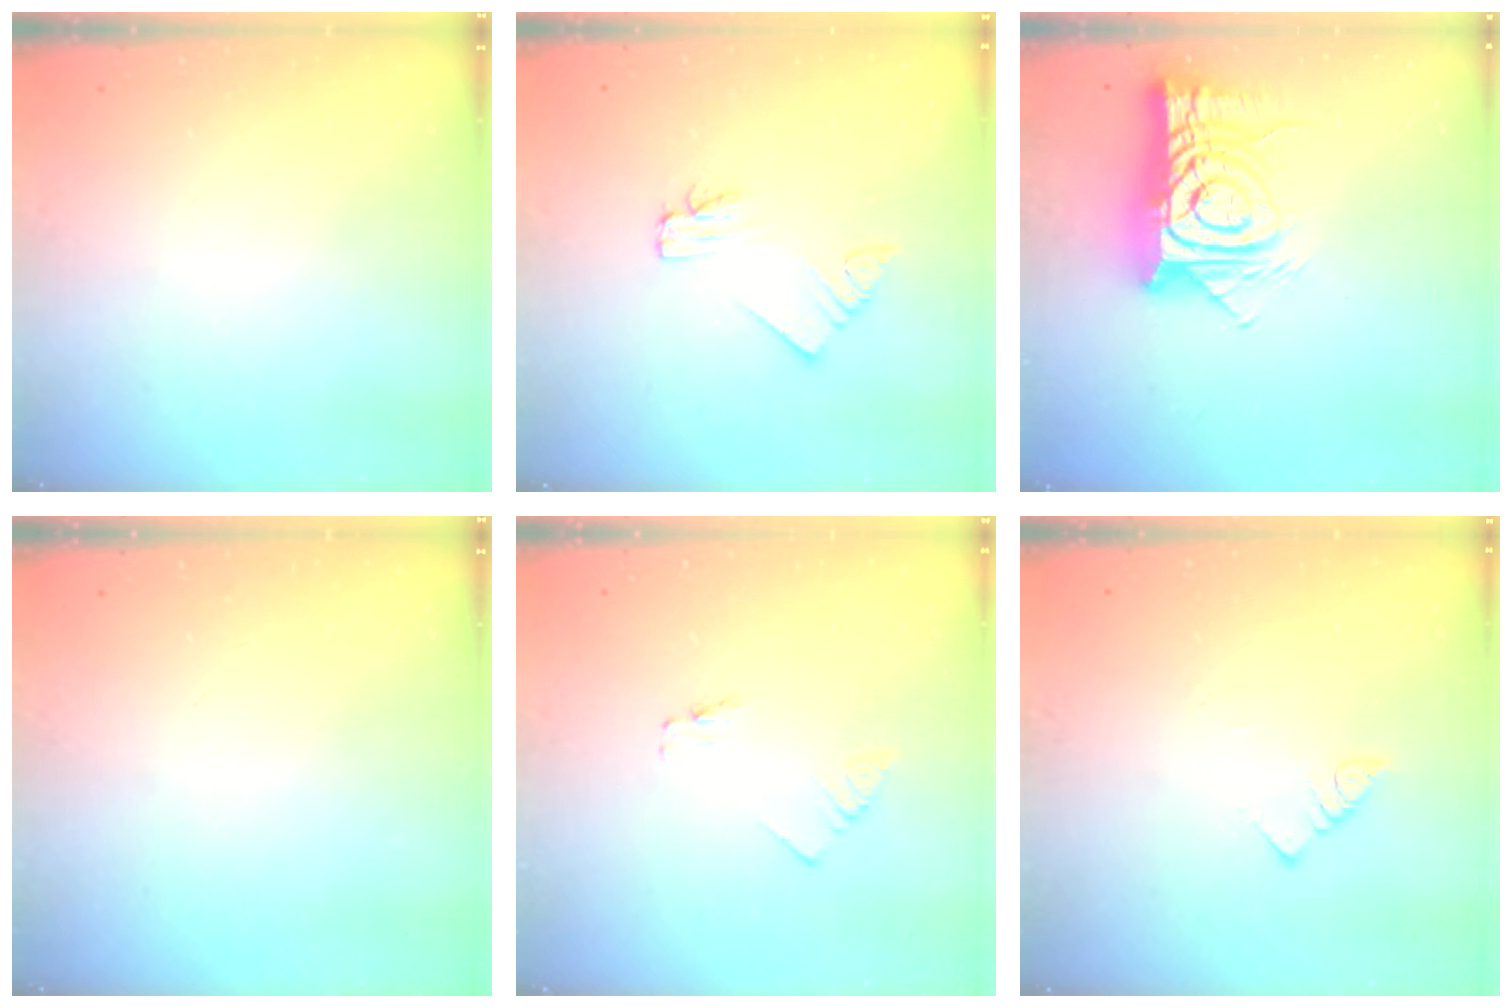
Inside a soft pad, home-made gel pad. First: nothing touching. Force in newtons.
{"total": 2.0, "press": 2.0, "slide": 0.1}
{"total": 16.8, "press": 16.8, "slide": 1.7}
{"total": 0.0}
{"total": 0.7, "press": 0.7, "slide": 0.1}
{"total": 3.0, "press": 3.0, "slide": 0.1}